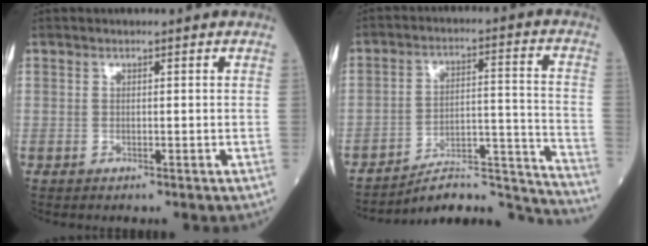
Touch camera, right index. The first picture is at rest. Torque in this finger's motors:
{"motor_torque": [-0.56, -0.38, -0.07, 0.01]}